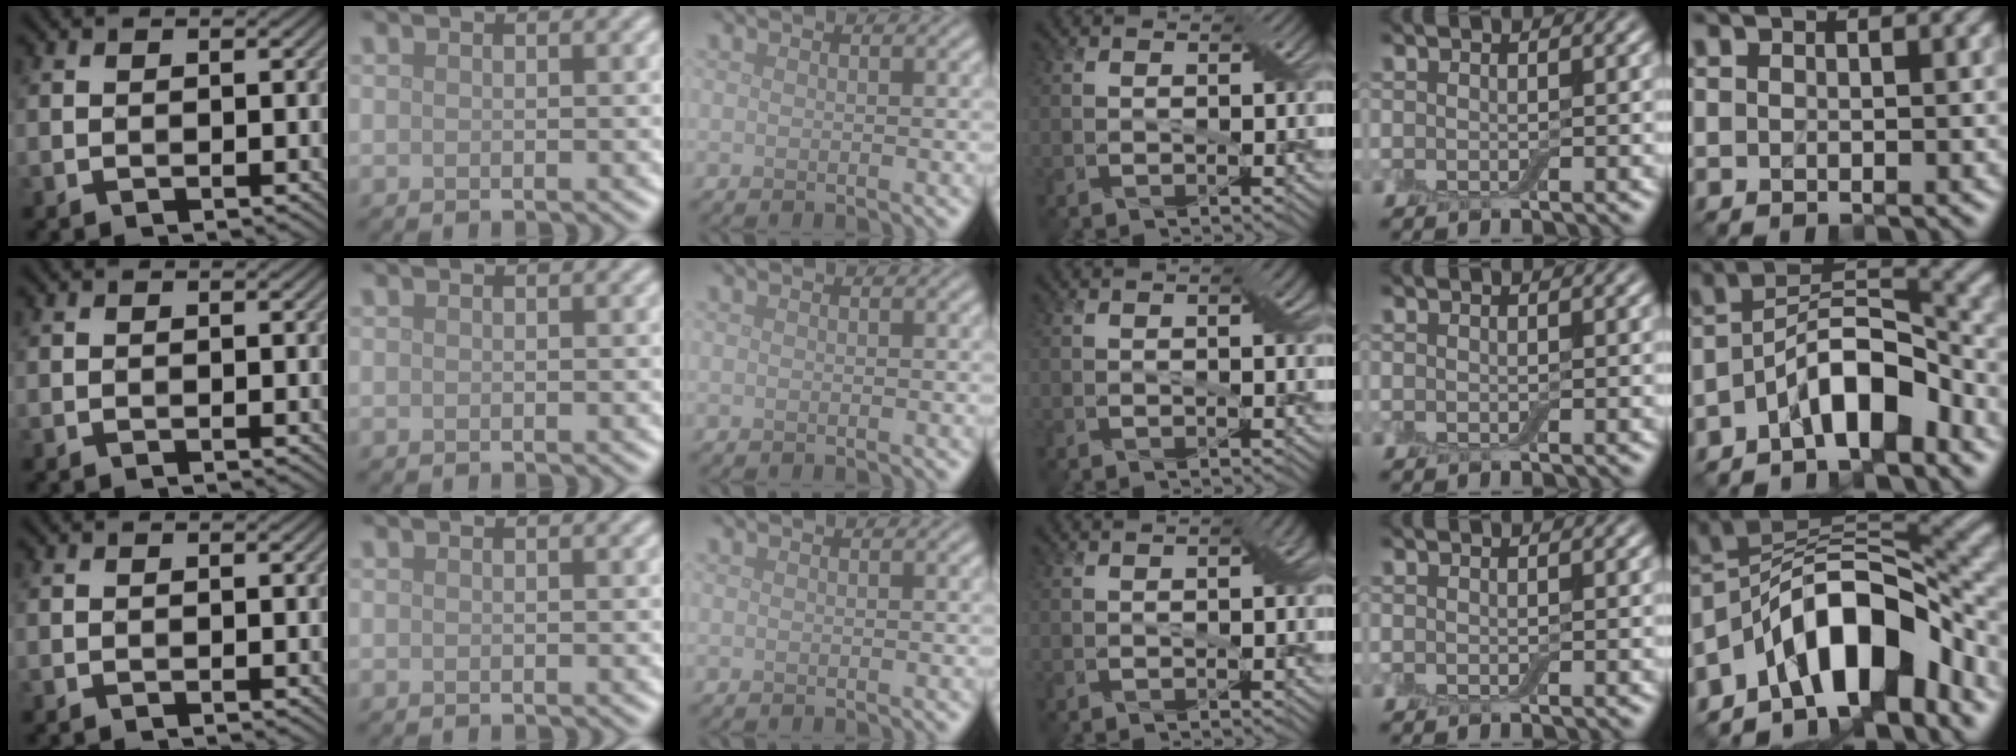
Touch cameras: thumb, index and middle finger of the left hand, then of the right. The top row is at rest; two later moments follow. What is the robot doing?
{"motion": "pour", "object": "bottle"}